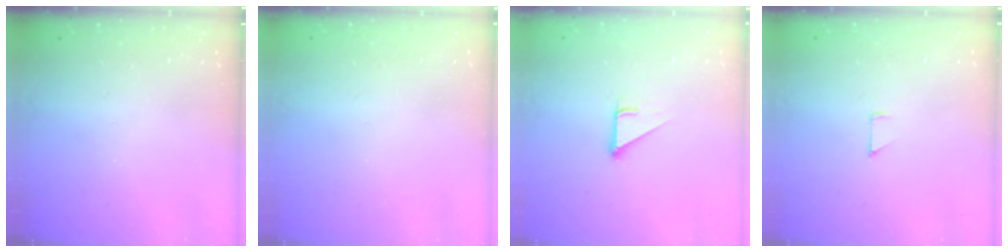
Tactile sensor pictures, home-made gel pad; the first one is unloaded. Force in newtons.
{"total": 1.5, "press": 1.5, "slide": 0.1}
{"total": 2.7, "press": 2.7, "slide": 0.0}
{"total": 3.4, "press": 3.4, "slide": 0.3}